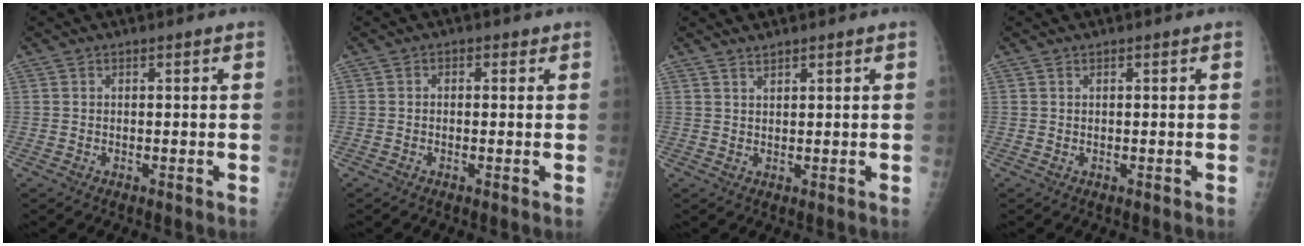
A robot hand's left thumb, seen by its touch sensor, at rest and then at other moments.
{"total": 1.0, "force": [0.3, 0.8, 0.6], "torque": [0.003, 0.003, -0.004]}
{"total": 1.4, "force": [1.3, 0.2, 0.5], "torque": [-0.004, -0.006, 0.026]}
{"total": 0.0}